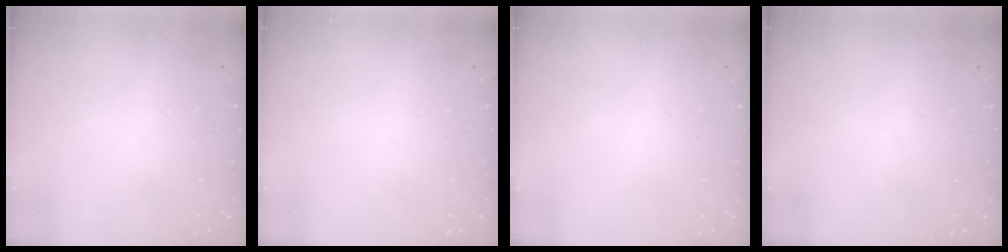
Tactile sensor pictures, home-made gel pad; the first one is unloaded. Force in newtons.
{"total": 0.0}
{"total": 0.0}
{"total": 0.0}